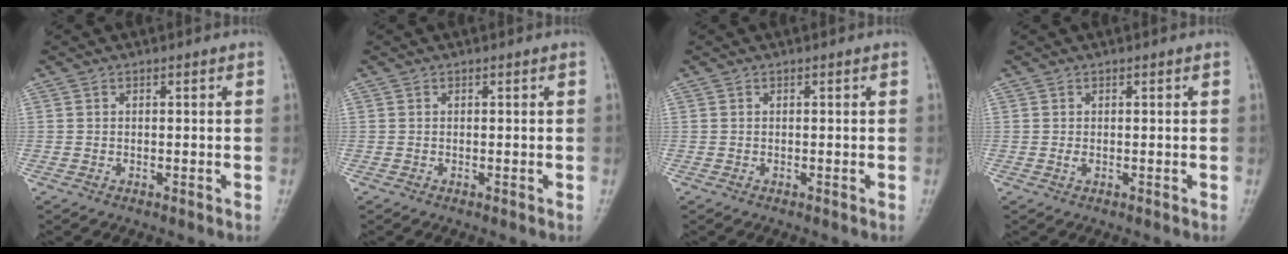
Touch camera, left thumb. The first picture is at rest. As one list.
[{"total": 0.0}, {"total": 0.0}, {"total": 0.9, "force": [0.0, 0.5, 0.7], "torque": [-0.011, 0.000, 0.002]}]